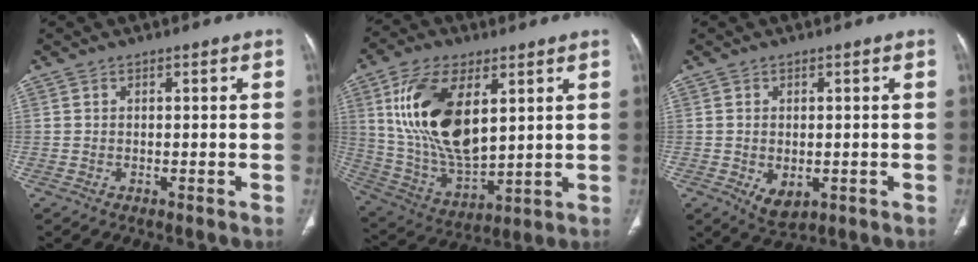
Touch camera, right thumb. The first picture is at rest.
{"total": 20.2, "force": [6.1, 10.4, 16.2], "torque": [-0.295, -0.026, 0.124]}
{"total": 4.6, "force": [-1.0, 2.9, 3.4], "torque": [-0.051, -0.006, -0.005]}